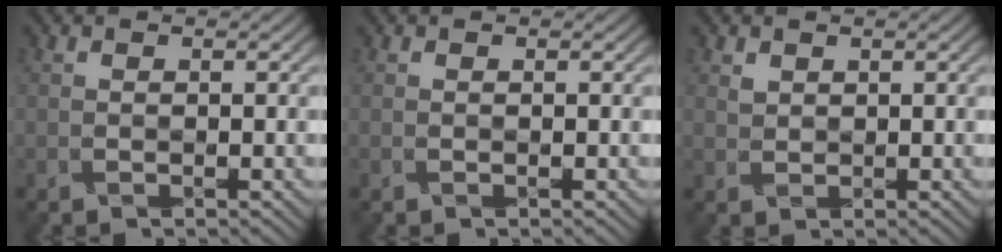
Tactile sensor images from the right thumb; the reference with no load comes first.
{"total": 0.0}
{"total": 1.2, "force": [1.0, 0.5, -0.5], "torque": [0.010, -0.004, 0.024]}